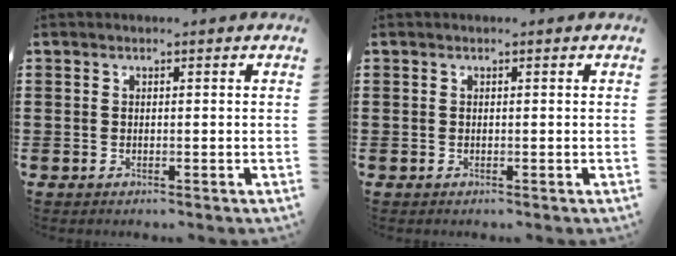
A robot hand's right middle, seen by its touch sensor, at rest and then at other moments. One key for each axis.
{"total": 0.0}